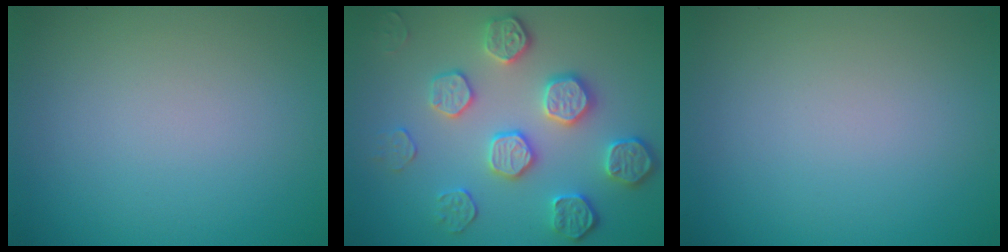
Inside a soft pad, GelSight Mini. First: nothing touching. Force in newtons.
{"total": 4.7, "press": 4.3, "slide": 1.8}
{"total": 0.0}